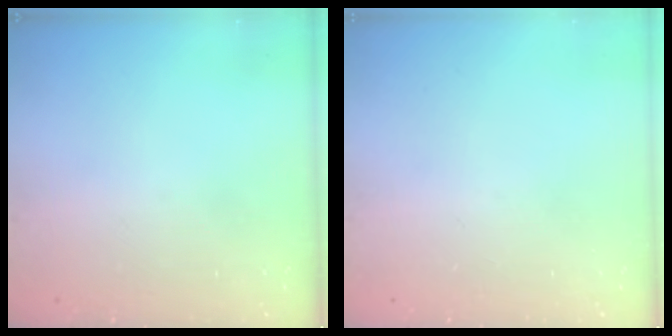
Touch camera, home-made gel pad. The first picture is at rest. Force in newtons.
{"total": 0.0}